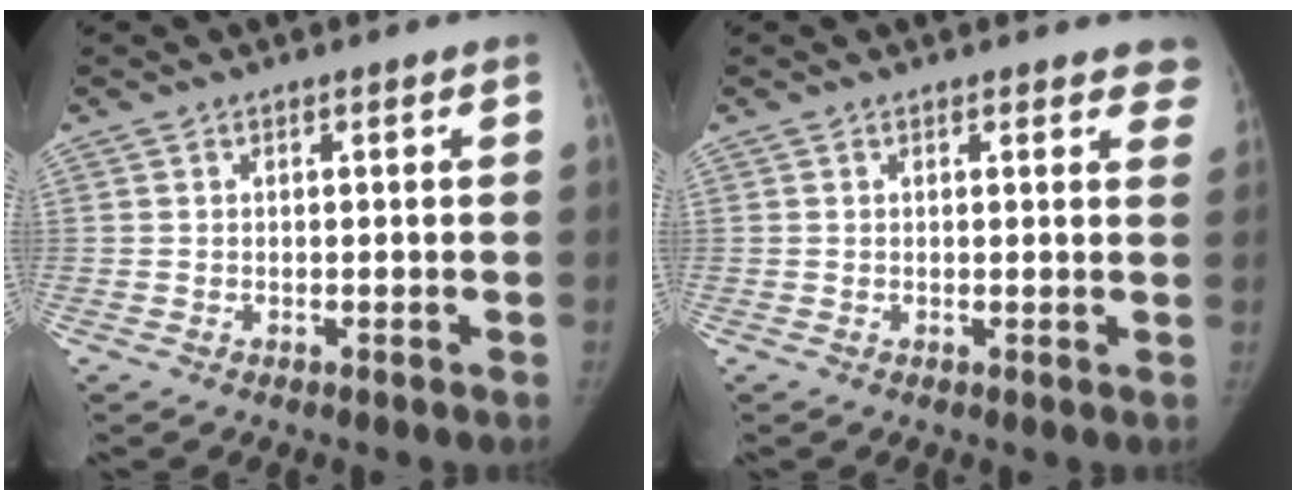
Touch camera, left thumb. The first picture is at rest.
{"total": 4.2, "force": [3.5, 1.6, 1.6], "torque": [0.015, -0.012, 0.025]}